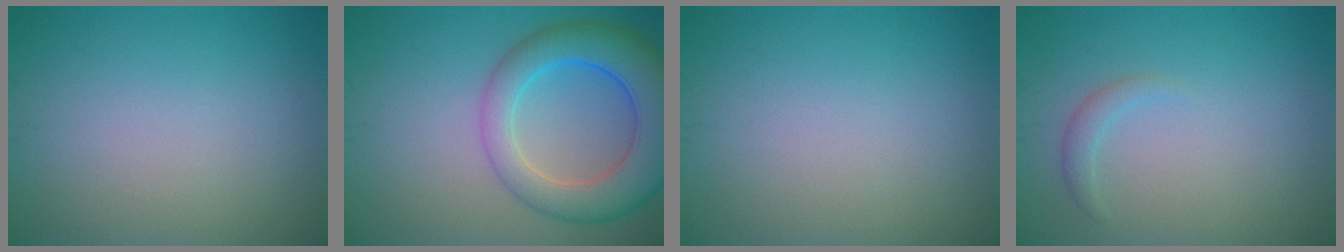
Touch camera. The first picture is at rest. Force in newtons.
{"total": 8.3, "press": 8.3, "slide": 0.5}
{"total": 0.0}
{"total": 1.2, "press": 1.2, "slide": 0.2}